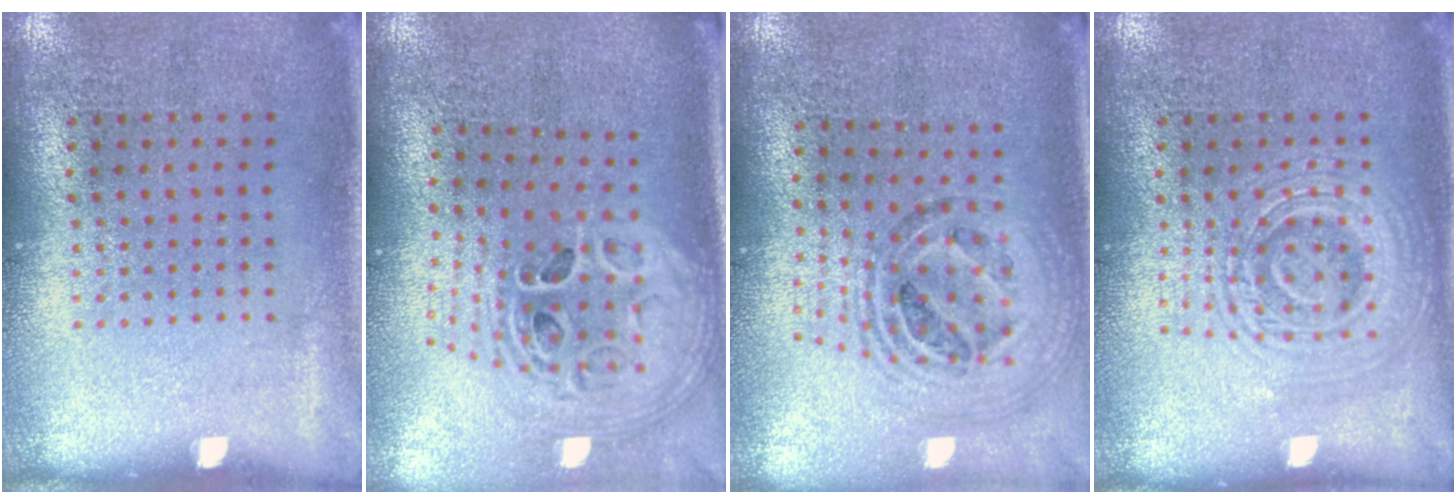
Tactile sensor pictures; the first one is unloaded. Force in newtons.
{"total": 2.8, "press": 2.0, "slide": 1.9}
{"total": 1.5, "press": 1.3, "slide": 0.6}
{"total": 2.8, "press": 2.7, "slide": 0.5}